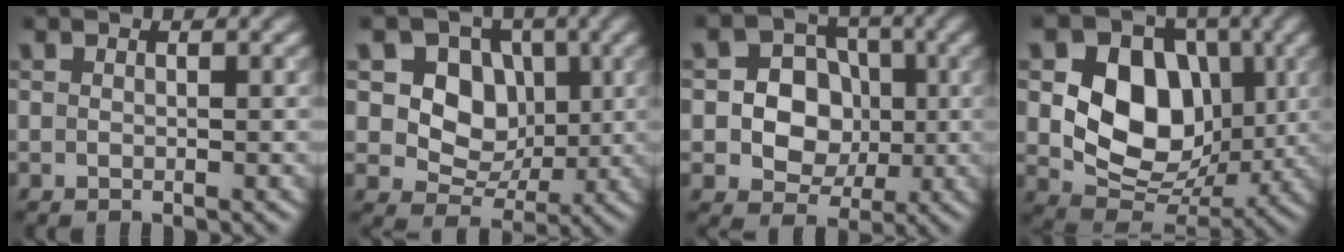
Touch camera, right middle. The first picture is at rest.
{"total": 6.8, "force": [1.4, 5.5, 3.8], "torque": [-0.068, 0.002, 0.012]}
{"total": 6.6, "force": [0.1, 5.9, 3.0], "torque": [-0.028, 0.019, -0.020]}
{"total": 9.2, "force": [1.1, 7.0, 5.9], "torque": [-0.109, -0.010, 0.017]}